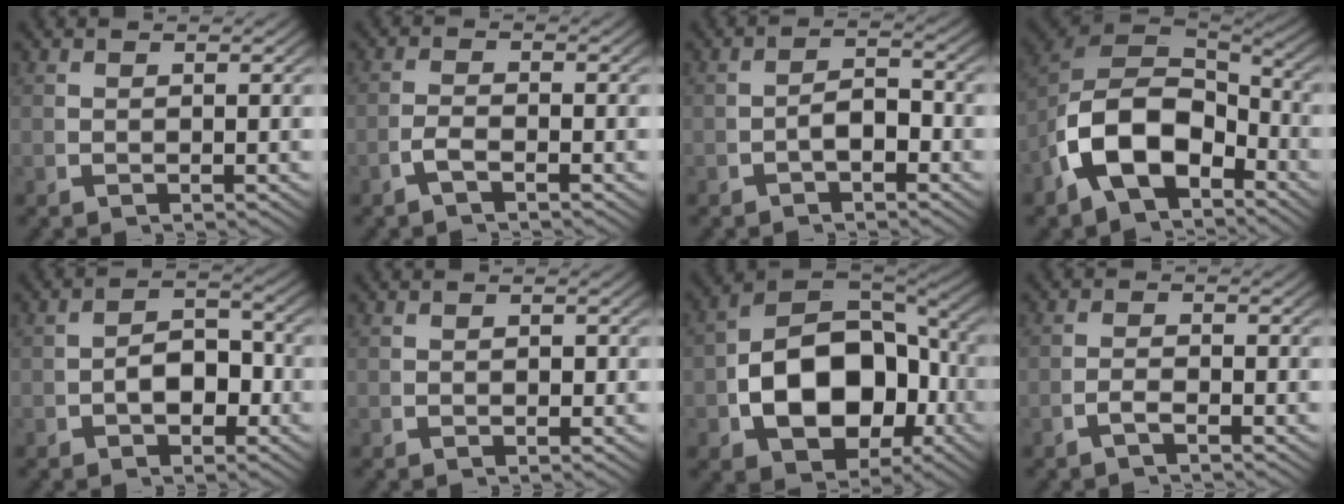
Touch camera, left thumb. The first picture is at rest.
{"total": 1.6, "force": [-1.1, 0.5, 1.0], "torque": [-0.026, -0.003, -0.025]}
{"total": 2.9, "force": [-1.1, 1.6, 2.2], "torque": [-0.040, -0.014, -0.013]}
{"total": 12.7, "force": [-2.6, 8.8, 8.9], "torque": [-0.207, -0.043, -0.026]}
{"total": 4.3, "force": [-1.0, 2.7, 3.1], "torque": [-0.050, -0.013, -0.011]}
{"total": 0.6, "force": [0.0, 0.4, 0.4], "torque": [-0.005, -0.003, -0.002]}
{"total": 14.0, "force": [-2.0, 9.6, 10.0], "torque": [-0.213, -0.048, -0.002]}
{"total": 1.3, "force": [-1.0, 0.2, 0.7], "torque": [-0.016, -0.002, -0.023]}